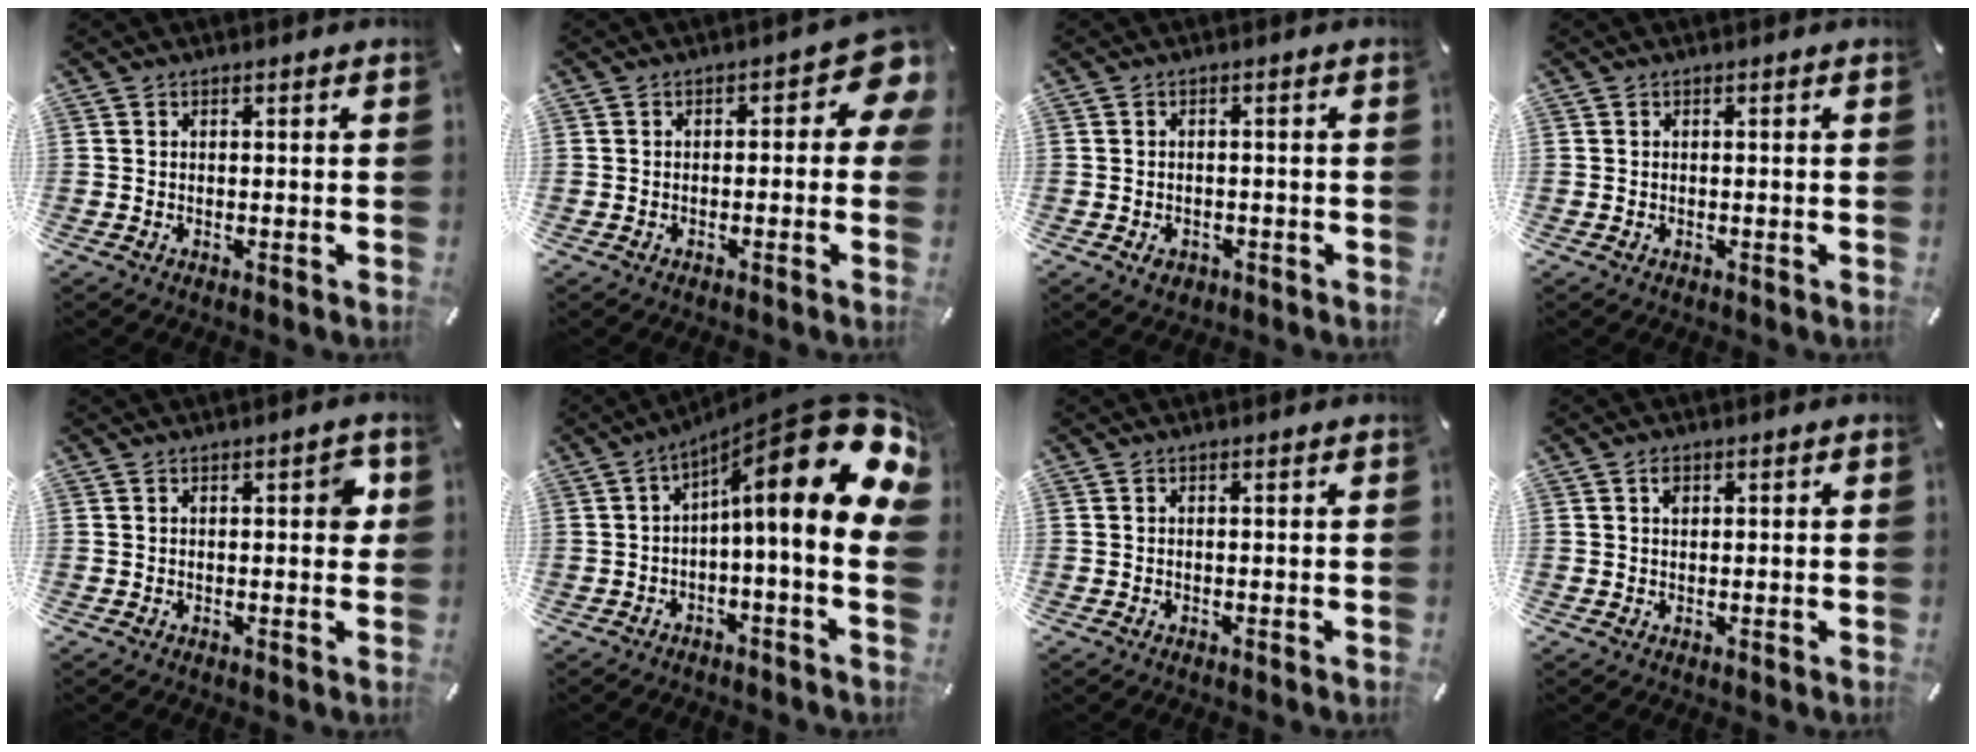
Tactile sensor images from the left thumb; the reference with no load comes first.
{"total": 5.8, "force": [0.8, 2.9, 5.0], "torque": [-0.062, -0.008, 0.008]}
{"total": 2.6, "force": [-1.2, 1.9, 1.1], "torque": [-0.026, 0.003, -0.026]}
{"total": 0.0}
{"total": 3.3, "force": [0.8, 1.5, 2.8], "torque": [-0.031, -0.001, 0.006]}
{"total": 21.3, "force": [7.4, 4.2, 19.5], "torque": [-0.285, -0.073, 0.120]}
{"total": 0.0}
{"total": 1.5, "force": [0.6, 1.1, 0.9], "torque": [-0.011, 0.000, 0.008]}